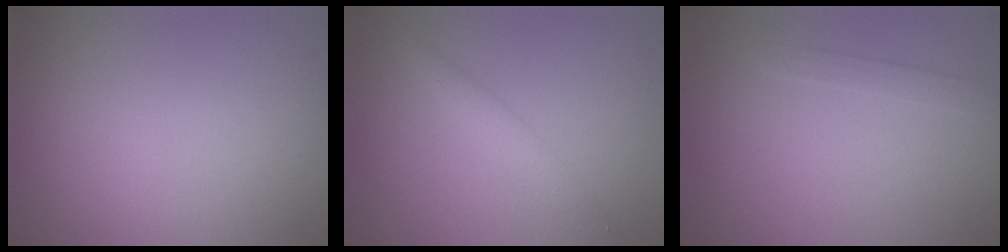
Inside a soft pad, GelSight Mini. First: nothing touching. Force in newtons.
{"total": 2.2, "press": 2.2, "slide": 0.0}
{"total": 1.1, "press": 1.1, "slide": 0.1}